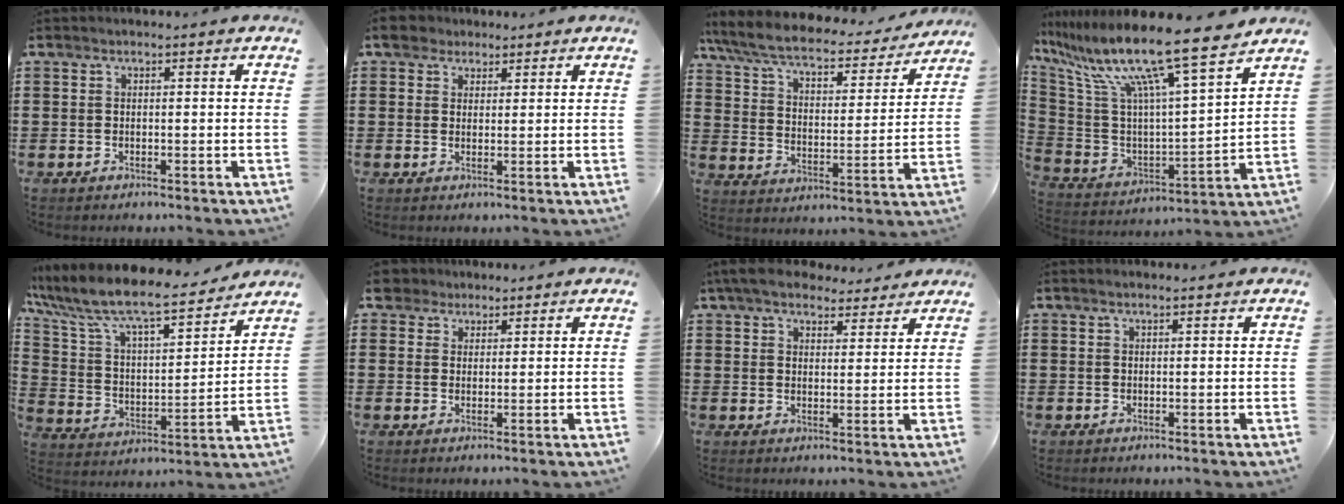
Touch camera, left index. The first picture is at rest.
{"total": 4.0, "force": [2.7, 2.7, 1.1], "torque": [-0.030, 0.009, 0.049]}
{"total": 7.0, "force": [6.0, 1.1, 3.5], "torque": [-0.093, -0.036, 0.099]}
{"total": 13.4, "force": [10.3, -0.3, 8.5], "torque": [-0.197, -0.078, 0.165]}
{"total": 9.1, "force": [7.9, 1.4, 4.3], "torque": [-0.120, -0.057, 0.130]}
{"total": 3.4, "force": [2.6, 2.2, 0.5], "torque": [-0.018, 0.008, 0.048]}
{"total": 6.4, "force": [5.6, 1.8, 2.4], "torque": [-0.065, -0.012, 0.105]}
{"total": 1.1, "force": [0.9, 0.1, 0.6], "torque": [-0.013, 0.000, 0.017]}